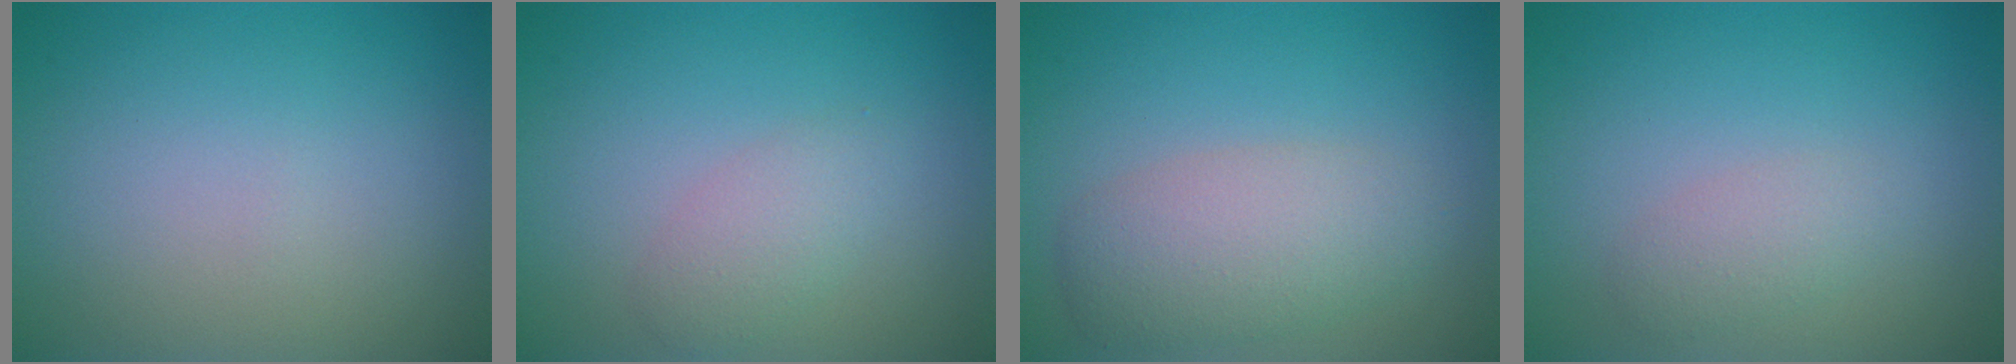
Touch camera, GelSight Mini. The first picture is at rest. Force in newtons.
{"total": 2.1, "press": 2.1, "slide": 0.1}
{"total": 4.3, "press": 4.3, "slide": 0.1}
{"total": 1.7, "press": 1.7, "slide": 0.0}